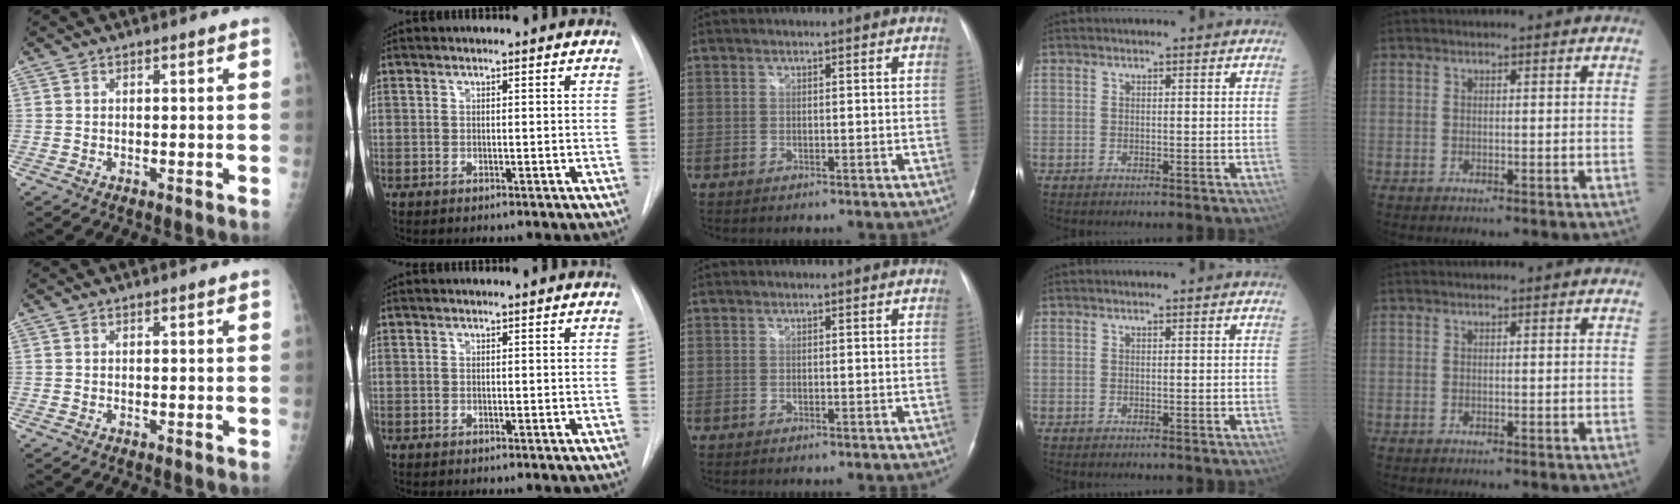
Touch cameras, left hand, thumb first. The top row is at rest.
{}